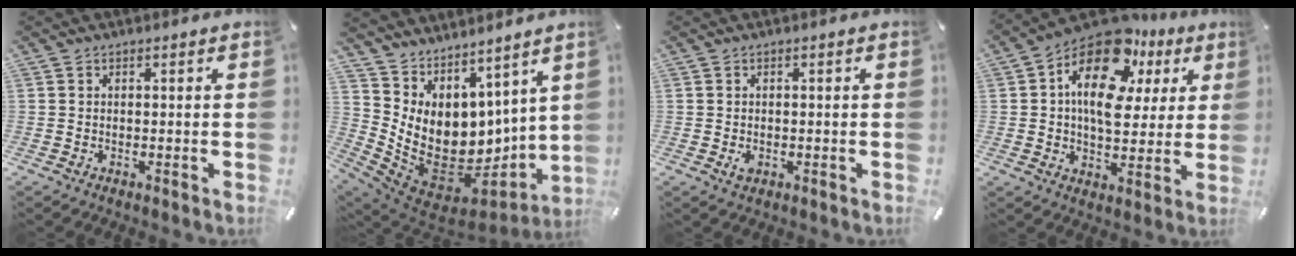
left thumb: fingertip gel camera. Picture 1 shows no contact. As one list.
[{"total": 12.8, "force": [1.6, 10.1, 7.7], "torque": [-0.152, -0.059, 0.044]}, {"total": 1.9, "force": [-0.4, 1.2, 1.3], "torque": [-0.022, 0.003, -0.007]}, {"total": 18.5, "force": [7.2, 11.4, 12.6], "torque": [-0.209, -0.035, 0.123]}]